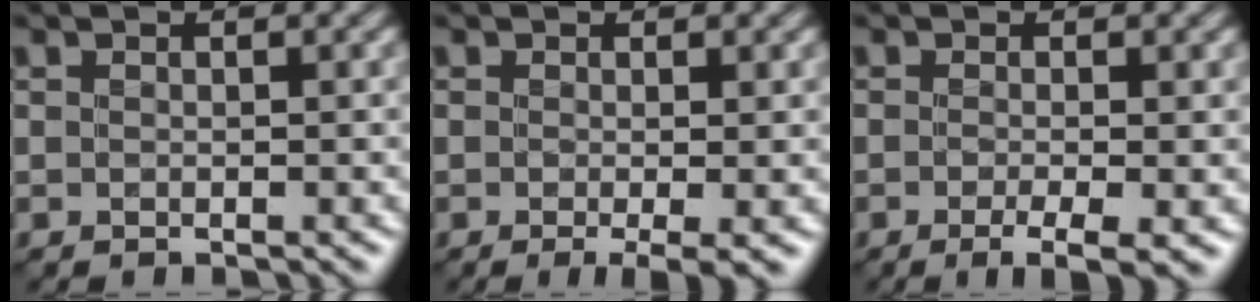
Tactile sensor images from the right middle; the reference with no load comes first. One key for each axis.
{"total": 2.7, "fx": -0.9, "fy": 0.6, "fz": 2.5, "tx": -0.048, "ty": -0.006, "tz": -0.016}
{"total": 2.9, "fx": -1.0, "fy": 0.6, "fz": 2.7, "tx": -0.051, "ty": -0.007, "tz": -0.019}